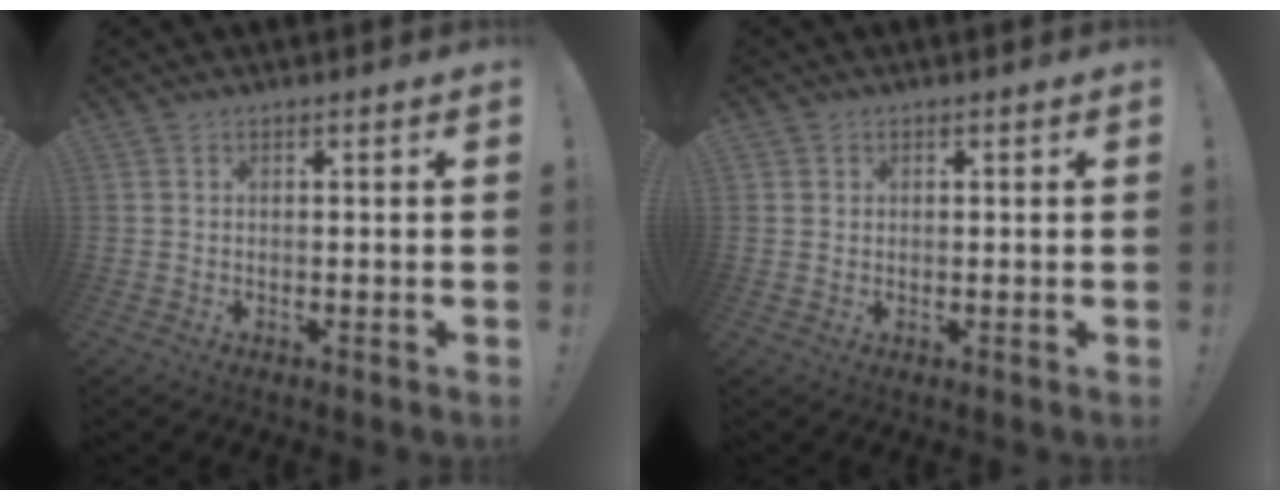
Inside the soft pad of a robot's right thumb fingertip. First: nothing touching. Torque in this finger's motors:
{"motor_torque": [-0.05, -0.15, -0.09, 0.06, 0.00]}